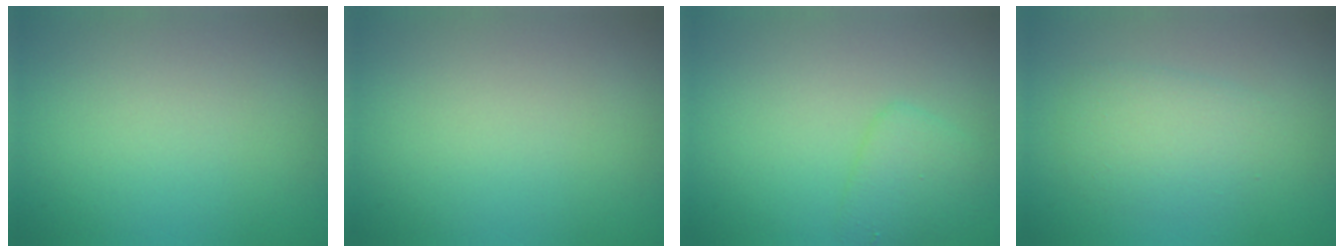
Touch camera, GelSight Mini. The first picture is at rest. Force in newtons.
{"total": 0.0}
{"total": 2.4, "press": 2.4, "slide": 0.1}
{"total": 3.0, "press": 3.0, "slide": 0.1}